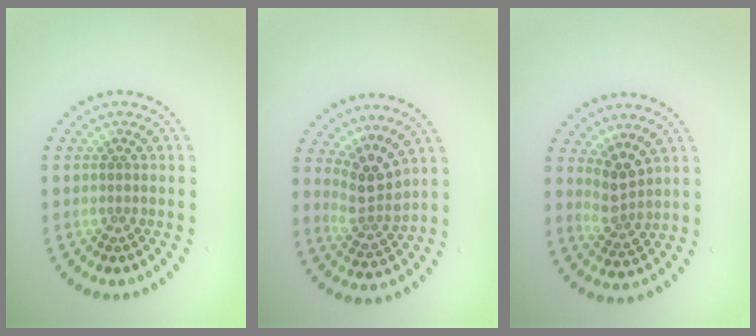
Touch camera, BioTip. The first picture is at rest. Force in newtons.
{"total": 2.9, "press": 2.3, "slide": 1.9}
{"total": 2.6, "press": 2.0, "slide": 1.6}